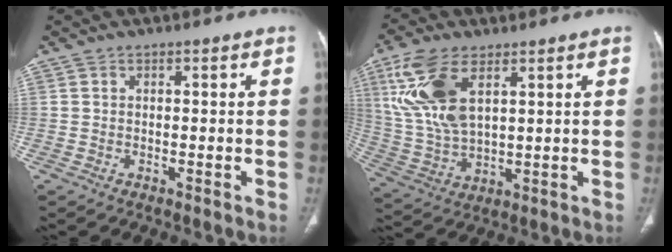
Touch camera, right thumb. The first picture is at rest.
{"total": 14.5, "force": [5.9, 7.1, 11.2], "torque": [-0.241, -0.015, 0.125]}